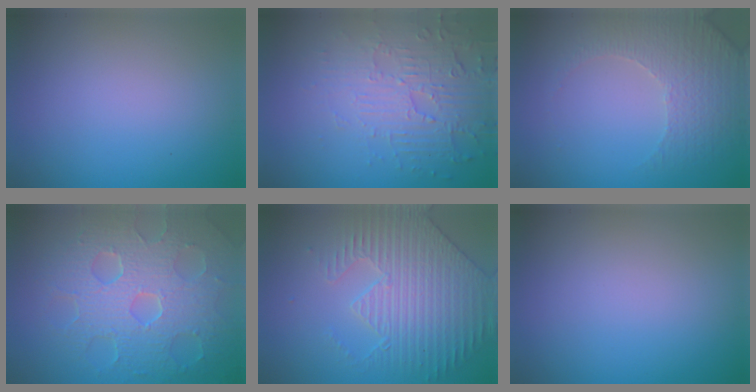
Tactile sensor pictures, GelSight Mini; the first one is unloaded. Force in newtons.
{"total": 5.8, "press": 3.7, "slide": 4.4}
{"total": 4.7, "press": 3.3, "slide": 3.3}
{"total": 8.8, "press": 6.3, "slide": 6.1}
{"total": 4.2, "press": 4.2, "slide": 0.5}
{"total": 0.0}